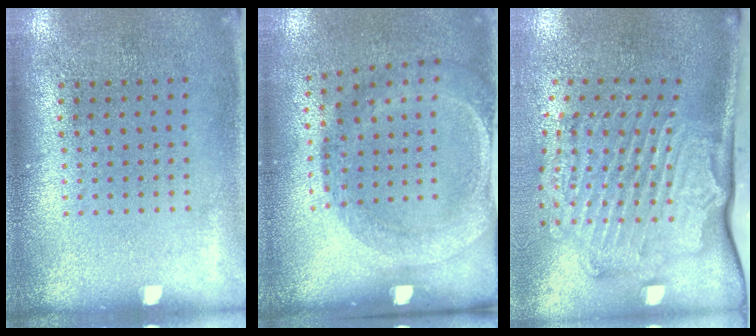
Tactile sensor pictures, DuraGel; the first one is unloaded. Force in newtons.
{"total": 1.9, "press": 1.2, "slide": 1.5}
{"total": 2.5, "press": 2.2, "slide": 1.2}